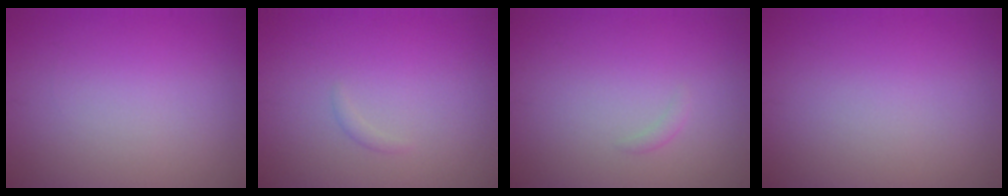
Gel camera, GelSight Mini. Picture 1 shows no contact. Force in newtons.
{"total": 0.5, "press": 0.5, "slide": 0.0}
{"total": 0.5, "press": 0.5, "slide": 0.1}
{"total": 0.0}